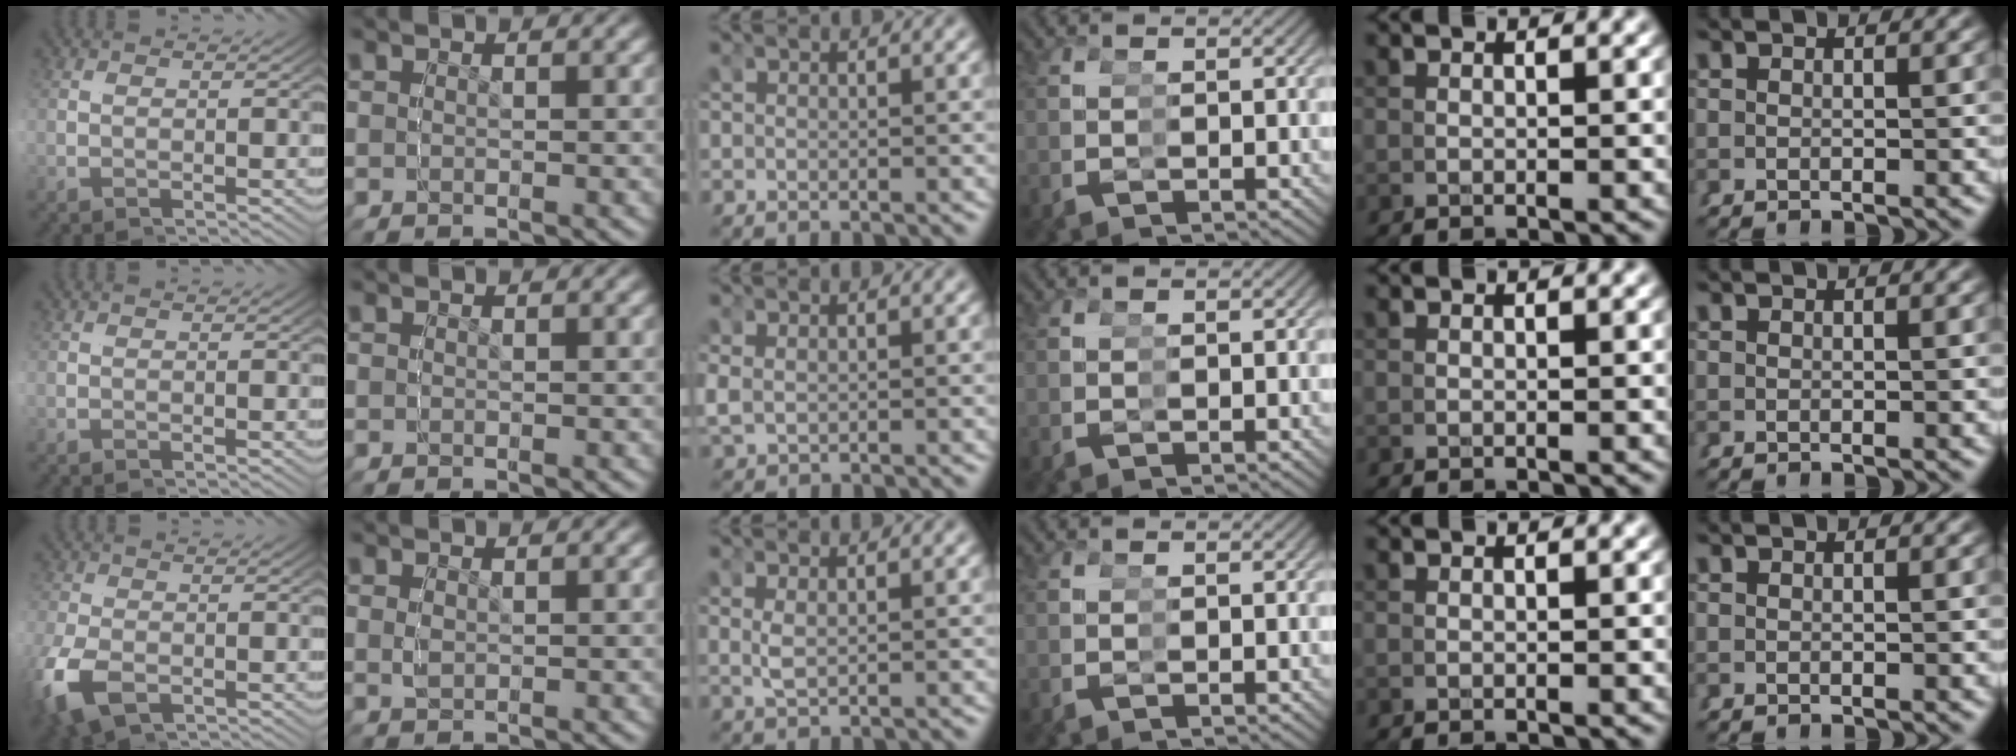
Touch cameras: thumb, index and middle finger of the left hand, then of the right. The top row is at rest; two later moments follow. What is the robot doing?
{"motion": "grasp_and_lifting", "object": "glasses"}